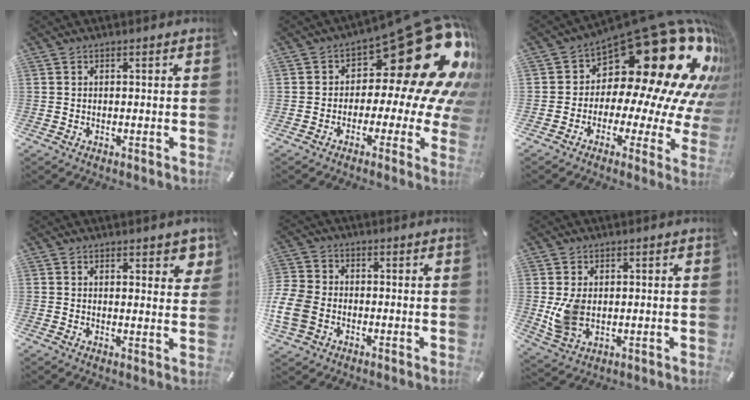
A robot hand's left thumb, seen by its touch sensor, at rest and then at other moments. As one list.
[{"total": 27.4, "force": [10.3, 12.5, 22.1], "torque": [-0.291, -0.090, 0.187]}, {"total": 29.2, "force": [13.3, 13.8, 22.0], "torque": [-0.286, -0.141, 0.249]}, {"total": 4.2, "force": [3.0, 2.0, 2.2], "torque": [-0.018, -0.018, 0.047]}, {"total": 8.8, "force": [-2.6, 7.2, 4.2], "torque": [-0.106, 0.021, -0.047]}, {"total": 7.3, "force": [0.4, 5.4, 4.9], "torque": [-0.101, -0.007, 0.008]}]